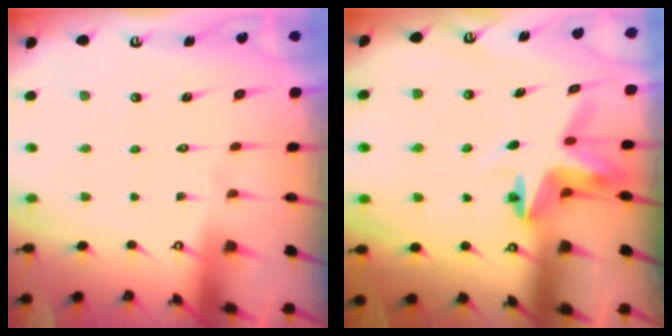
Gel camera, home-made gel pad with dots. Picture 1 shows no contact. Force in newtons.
{"total": 4.7, "press": 4.7, "slide": 0.2}